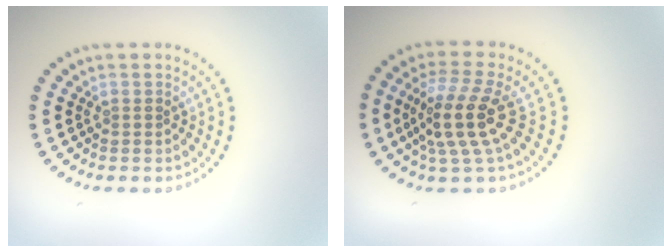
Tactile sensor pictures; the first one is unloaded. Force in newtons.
{"total": 4.6, "press": 3.8, "slide": 2.5}